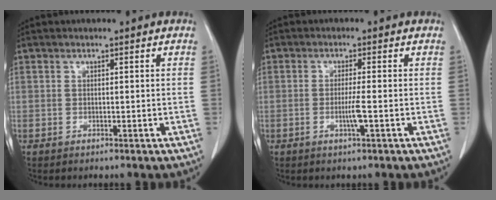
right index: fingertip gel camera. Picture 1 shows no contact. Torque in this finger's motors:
{"motor_torque": [-0.02, 0.01, 0.06, 0.01]}